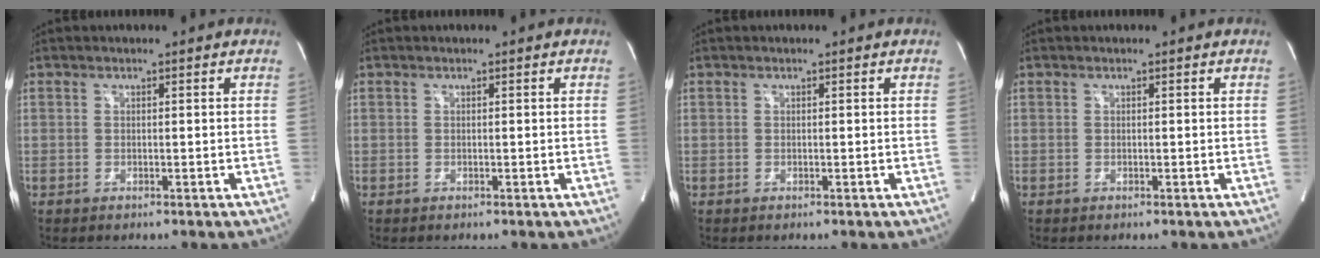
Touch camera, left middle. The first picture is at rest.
{"total": 0.0}
{"total": 0.0}
{"total": 0.0}